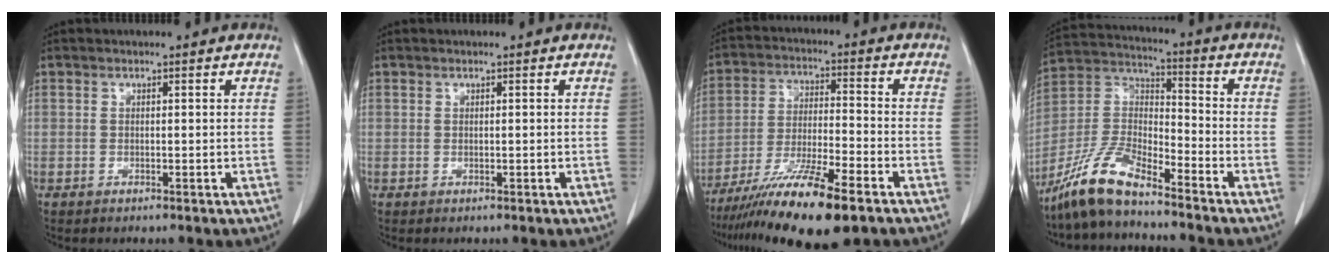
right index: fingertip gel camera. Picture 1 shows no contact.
{"total": 0.0}
{"total": 14.0, "force": [-9.6, 1.2, 10.2], "torque": [-0.190, -0.036, -0.171]}
{"total": 10.8, "force": [-9.0, 2.0, 5.6], "torque": [-0.122, 0.008, -0.182]}